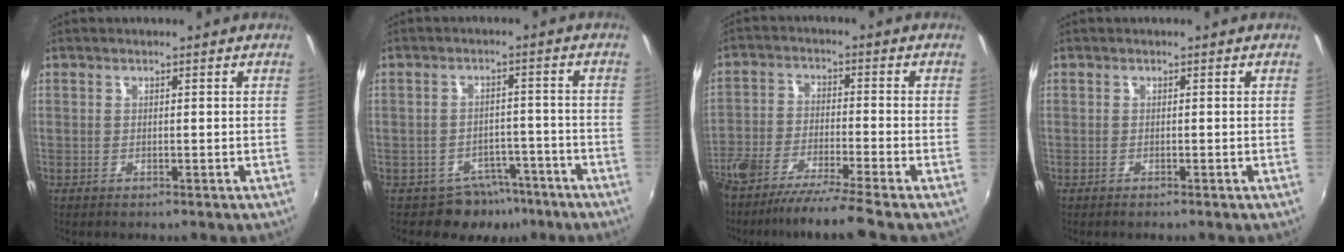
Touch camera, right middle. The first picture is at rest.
{"total": 6.7, "force": [-5.0, 4.3, 1.0], "torque": [-0.018, 0.020, -0.060]}
{"total": 11.5, "force": [-9.4, 0.0, 6.7], "torque": [-0.148, -0.031, -0.169]}
{"total": 0.0}